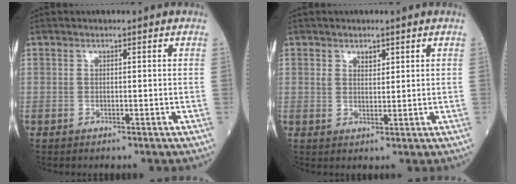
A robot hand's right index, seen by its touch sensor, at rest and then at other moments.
{"total": 2.1, "force": [1.3, 1.2, 1.0], "torque": [-0.015, 0.001, 0.024]}